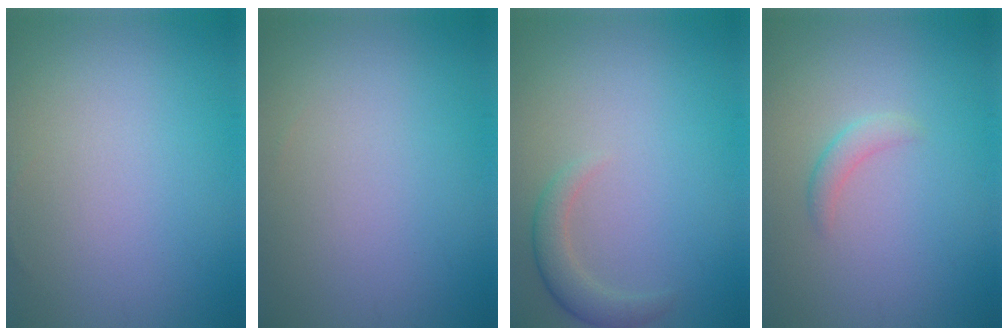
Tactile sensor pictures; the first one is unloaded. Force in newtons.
{"total": 0.0}
{"total": 2.3, "press": 2.3, "slide": 0.3}
{"total": 1.3, "press": 1.3, "slide": 0.1}